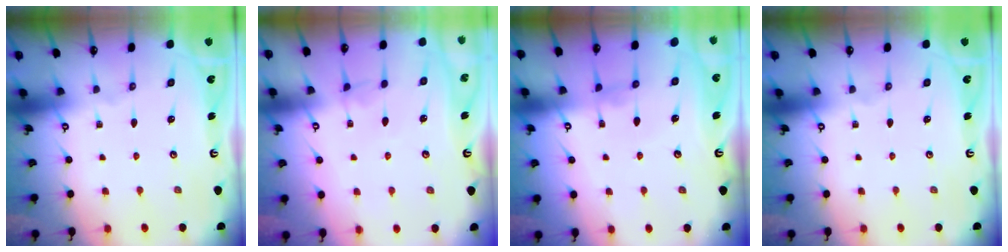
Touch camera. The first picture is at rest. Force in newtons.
{"total": 2.7, "press": 2.7, "slide": 0.4}
{"total": 1.2, "press": 1.2, "slide": 0.4}
{"total": 0.0}